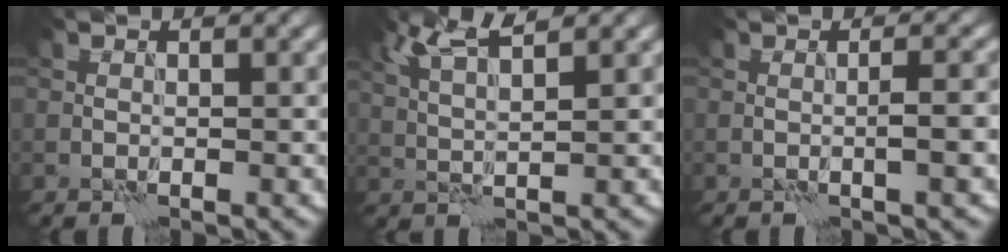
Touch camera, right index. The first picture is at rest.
{"total": 4.3, "force": [2.8, 0.7, 3.3], "torque": [-0.072, 0.010, 0.054]}
{"total": 2.0, "force": [-0.4, 0.0, 1.9], "torque": [-0.033, 0.006, -0.008]}